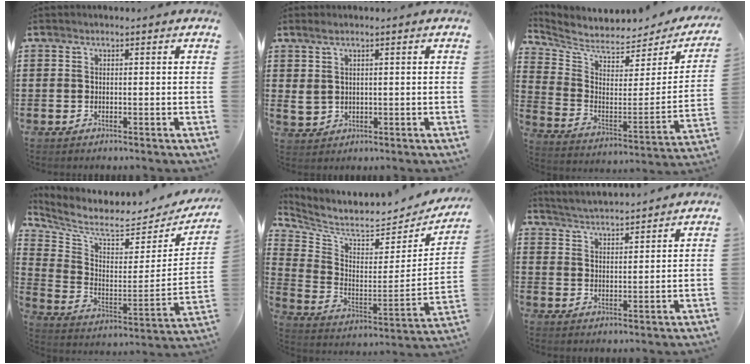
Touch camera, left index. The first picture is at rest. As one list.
[{"total": 2.4, "force": [0.8, 1.5, 1.6], "torque": [-0.036, 0.004, 0.015]}, {"total": 4.5, "force": [4.2, 0.9, 1.2], "torque": [-0.053, -0.053, 0.068]}, {"total": 5.7, "force": [5.2, 0.3, 2.2], "torque": [-0.072, -0.059, 0.085]}, {"total": 5.3, "force": [4.9, 0.5, 1.9], "torque": [-0.067, -0.059, 0.077]}, {"total": 3.3, "force": [3.3, -0.5, -0.1], "torque": [-0.012, -0.019, 0.056]}]